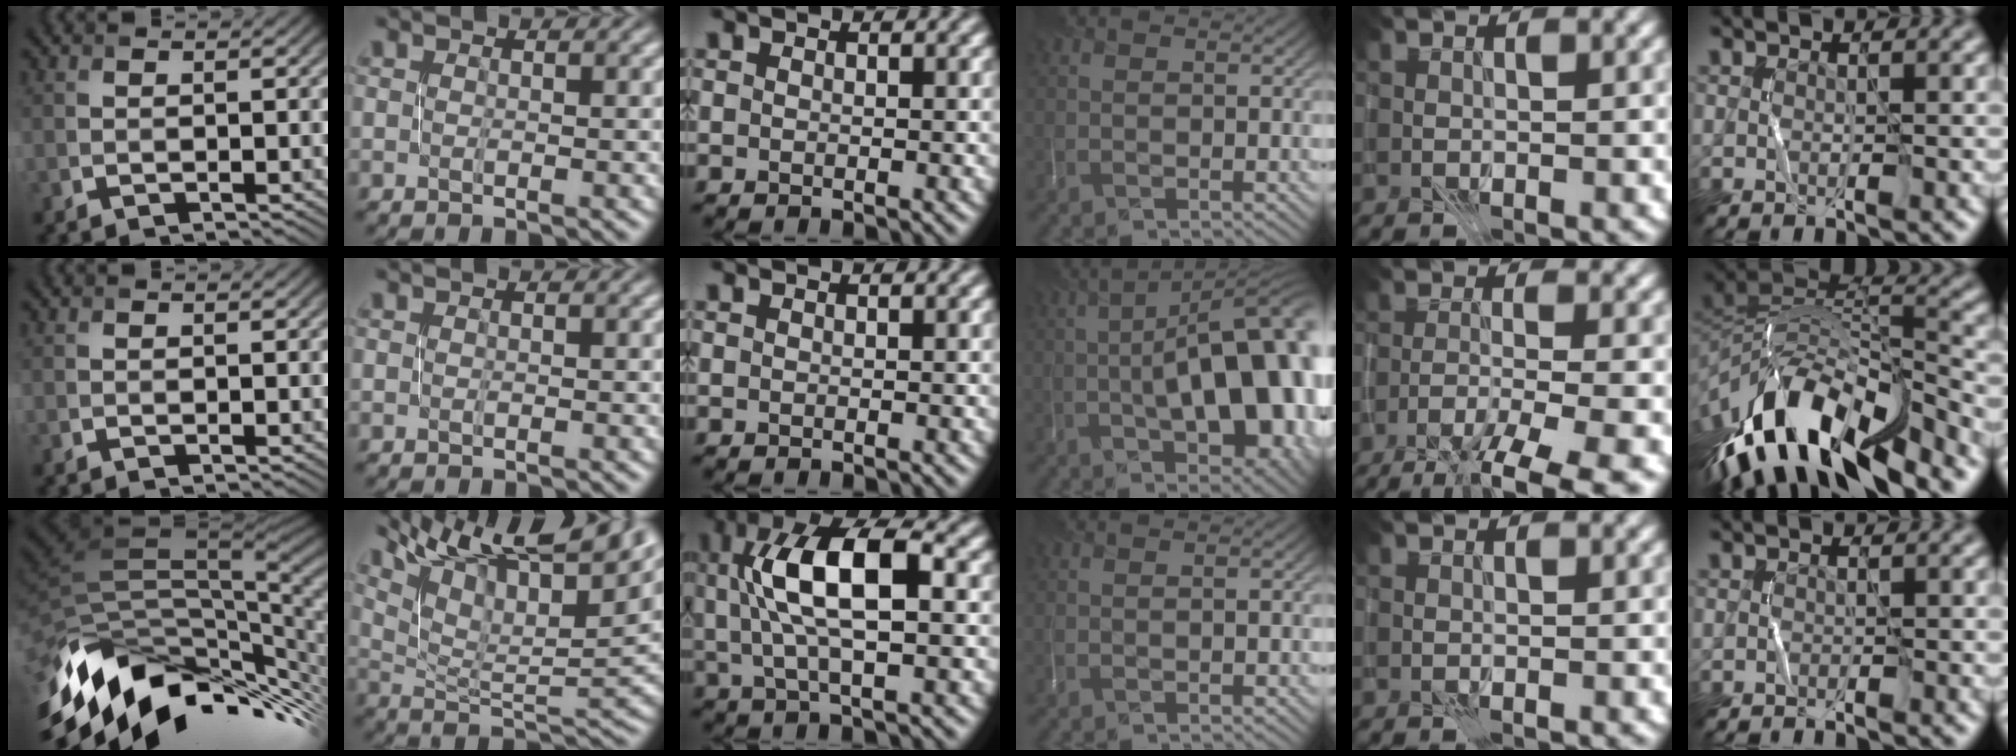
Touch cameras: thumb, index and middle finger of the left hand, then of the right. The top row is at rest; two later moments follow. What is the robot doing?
{"motion": "close", "object": "stapler"}